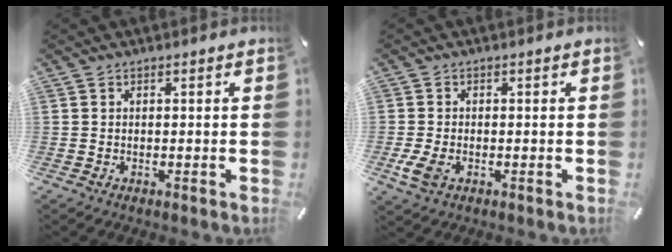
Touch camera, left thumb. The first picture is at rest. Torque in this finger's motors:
{"motor_torque": [0.32, -0.03, 0.02, -0.03, 0.03]}